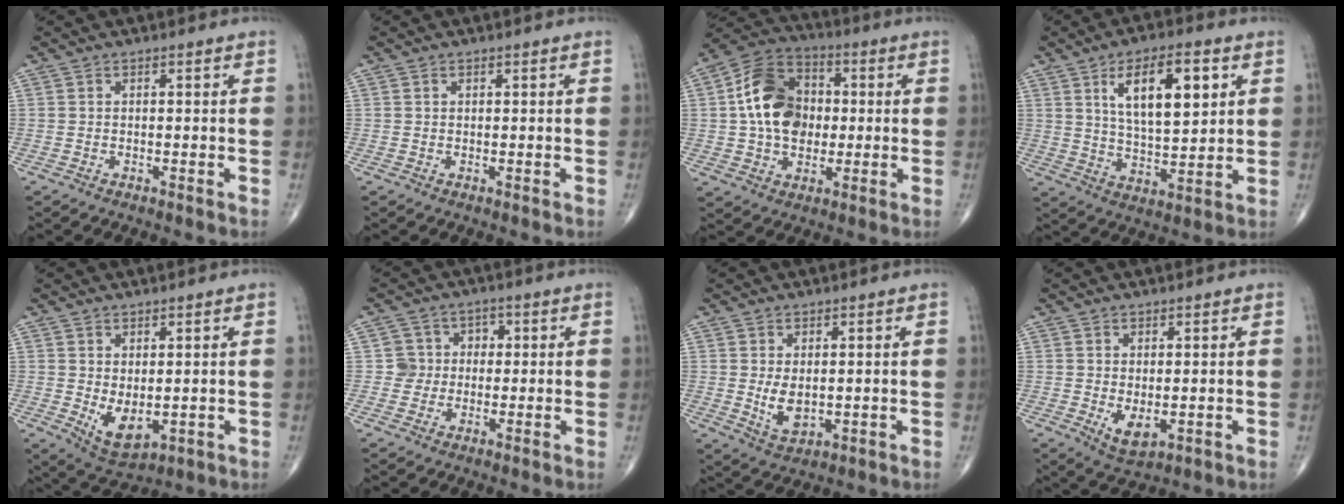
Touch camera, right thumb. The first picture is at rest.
{"total": 0.0}
{"total": 14.6, "force": [1.0, 10.7, 10.0], "torque": [-0.153, 0.022, 0.009]}
{"total": 13.6, "force": [5.1, 5.4, 11.4], "torque": [-0.169, -0.020, 0.091]}
{"total": 6.2, "force": [-0.2, 3.2, 5.3], "torque": [-0.079, -0.013, 0.017]}
{"total": 4.5, "force": [0.0, 4.5, 0.3], "torque": [0.036, 0.013, -0.007]}
{"total": 4.8, "force": [0.3, 2.7, 3.9], "torque": [-0.062, -0.014, 0.019]}
{"total": 4.1, "force": [-0.3, 2.0, 3.6], "torque": [-0.054, -0.012, 0.008]}